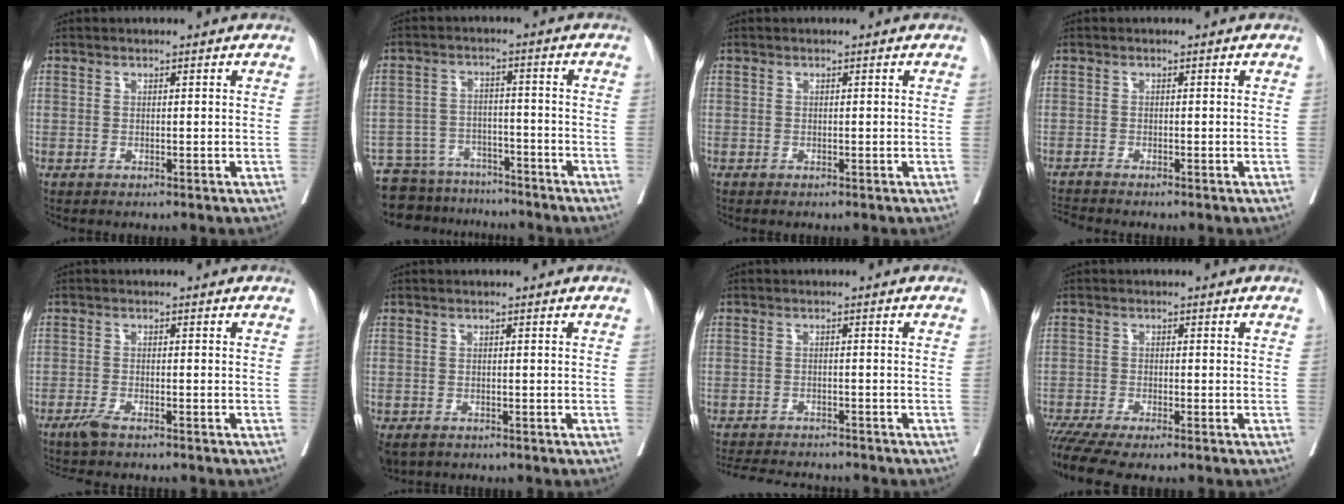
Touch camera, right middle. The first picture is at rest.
{"total": 9.8, "force": [-9.0, 3.9, 0.1], "torque": [-0.001, 0.024, -0.136]}
{"total": 0.6, "force": [-0.1, 0.6, -0.1], "torque": [0.007, 0.006, -0.005]}
{"total": 1.9, "force": [-1.8, -0.5, 0.2], "torque": [-0.002, -0.008, -0.036]}
{"total": 3.0, "force": [-2.5, 0.4, 1.7], "torque": [-0.031, -0.005, -0.042]}
{"total": 4.1, "force": [-2.7, 2.6, 1.5], "torque": [-0.024, -0.005, -0.042]}
{"total": 8.8, "force": [-8.4, 1.6, 2.2], "torque": [-0.037, 0.000, -0.117]}
{"total": 6.3, "force": [-5.2, 0.2, 3.5], "torque": [-0.059, -0.015, -0.091]}